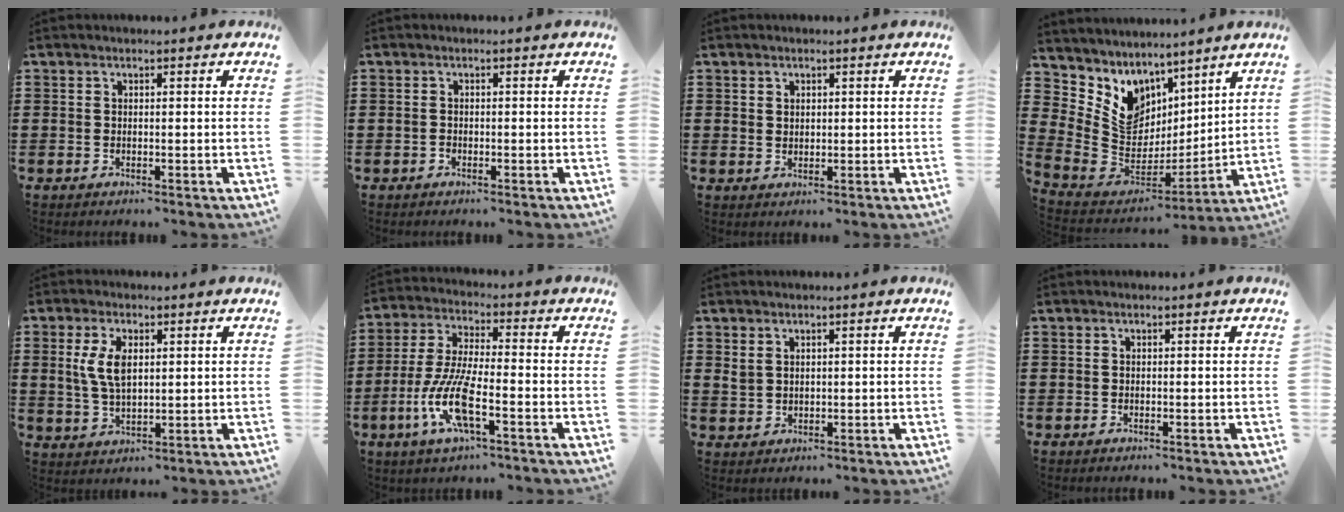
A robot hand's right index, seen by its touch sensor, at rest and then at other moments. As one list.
[{"total": 0.6, "force": [-0.5, 0.2, 0.1], "torque": [-0.005, 0.002, -0.011]}, {"total": 1.2, "force": [0.8, 0.8, 0.3], "torque": [-0.007, 0.004, 0.016]}, {"total": 7.9, "force": [4.4, 6.1, 2.1], "torque": [-0.097, -0.048, 0.085]}, {"total": 6.0, "force": [1.3, 3.0, 5.0], "torque": [-0.113, 0.007, 0.020]}, {"total": 9.9, "force": [-4.1, 2.4, 8.7], "torque": [-0.203, -0.015, -0.084]}, {"total": 1.5, "force": [1.3, 0.8, 0.3], "torque": [-0.004, 0.004, 0.025]}, {"total": 0.0}]